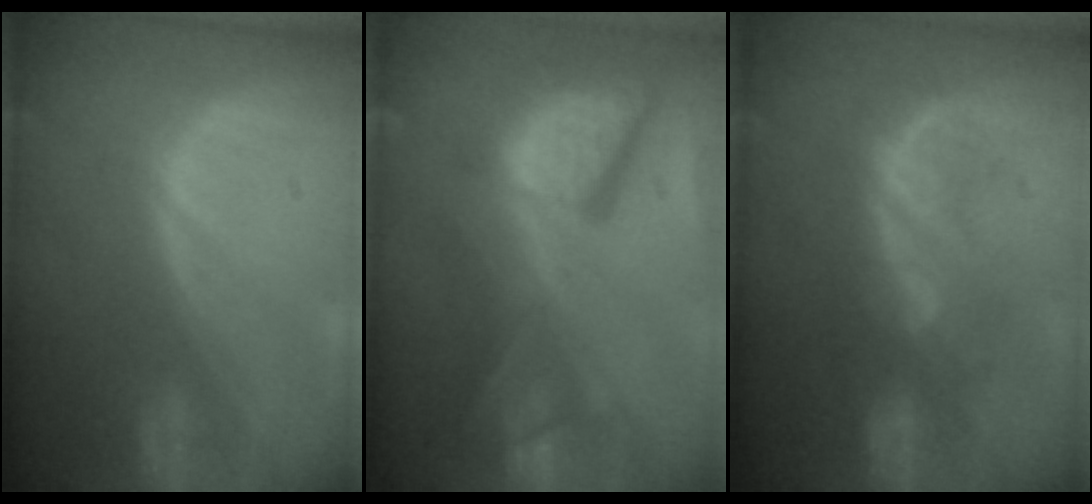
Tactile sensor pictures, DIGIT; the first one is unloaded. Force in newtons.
{"total": 13.1, "press": 10.8, "slide": 7.5}
{"total": 7.9, "press": 7.8, "slide": 1.4}